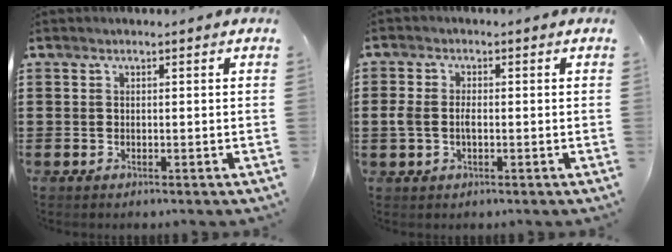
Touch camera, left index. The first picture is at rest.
{"total": 3.1, "force": [-0.3, 1.7, 2.6], "torque": [-0.066, -0.003, -0.009]}